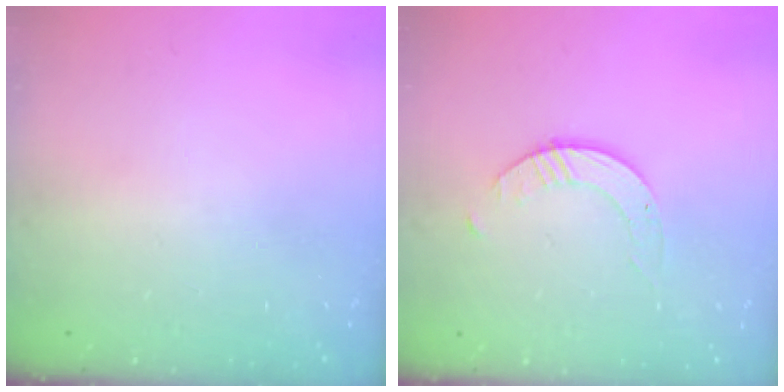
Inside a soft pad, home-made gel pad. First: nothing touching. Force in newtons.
{"total": 1.7, "press": 1.7, "slide": 0.2}